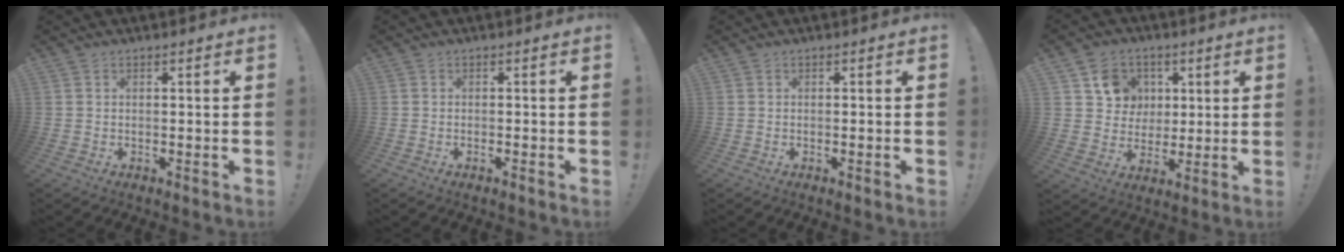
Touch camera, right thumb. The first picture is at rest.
{"total": 0.6, "force": [-0.5, 0.0, 0.3], "torque": [-0.006, 0.000, -0.009]}
{"total": 0.5, "force": [-0.4, -0.2, 0.3], "torque": [-0.010, 0.000, -0.006]}
{"total": 10.6, "force": [4.1, 9.4, 2.5], "torque": [-0.030, -0.023, 0.086]}